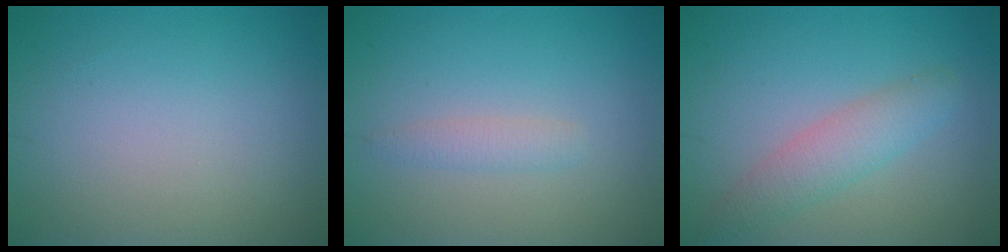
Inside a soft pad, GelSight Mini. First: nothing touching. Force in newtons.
{"total": 1.4, "press": 1.4, "slide": 0.1}
{"total": 3.0, "press": 2.9, "slide": 0.2}